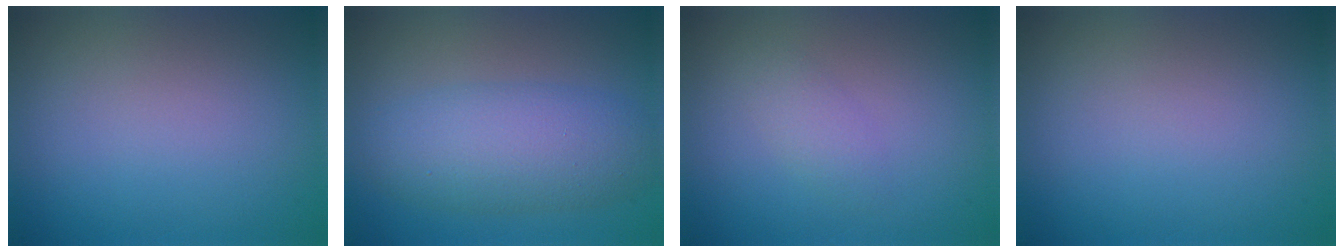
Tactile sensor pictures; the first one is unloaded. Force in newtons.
{"total": 5.6, "press": 5.6, "slide": 0.2}
{"total": 2.5, "press": 2.4, "slide": 0.3}
{"total": 0.0}